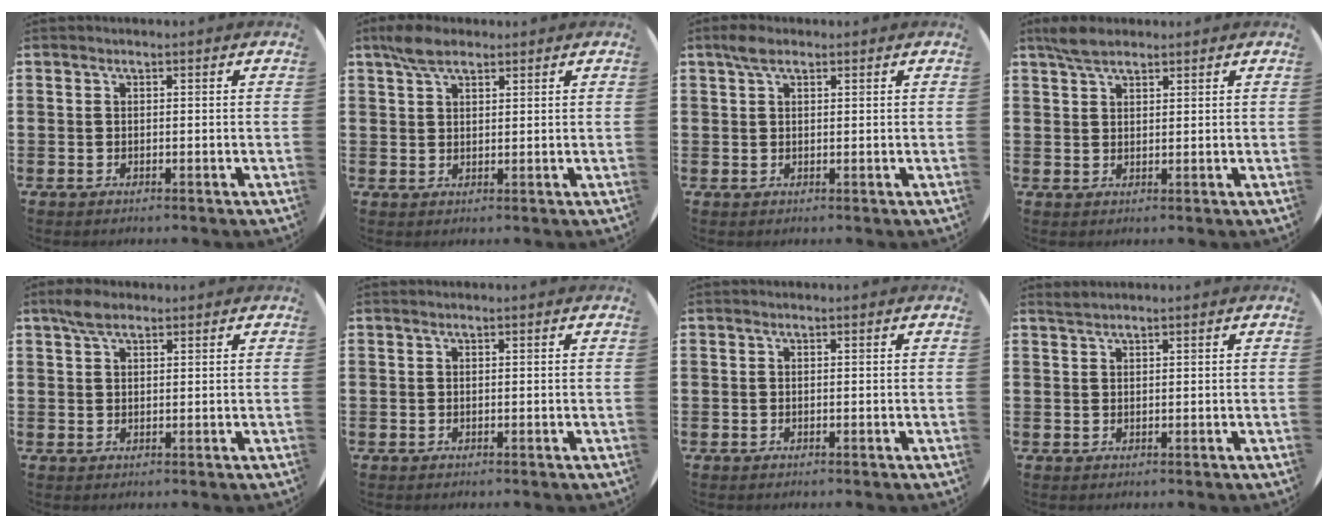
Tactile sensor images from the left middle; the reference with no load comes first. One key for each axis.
{"total": 4.1, "fx": 3.1, "fy": 1.8, "fz": 2.1, "tx": -0.048, "ty": 0.009, "tz": 0.056}
{"total": 2.2, "fx": 1.5, "fy": 1.0, "fz": 1.3, "tx": -0.021, "ty": 0.003, "tz": 0.025}
{"total": 3.5, "fx": 2.8, "fy": 1.3, "fz": 1.6, "tx": -0.037, "ty": 0.007, "tz": 0.053}
{"total": 3.1, "fx": 2.2, "fy": 1.3, "fz": 1.6, "tx": -0.028, "ty": 0.004, "tz": 0.038}
{"total": 0.0}
{"total": 0.0}
{"total": 0.9, "fx": 0.9, "fy": -0.1, "fz": 0.1, "tx": -0.001, "ty": 0.000, "tz": 0.018}